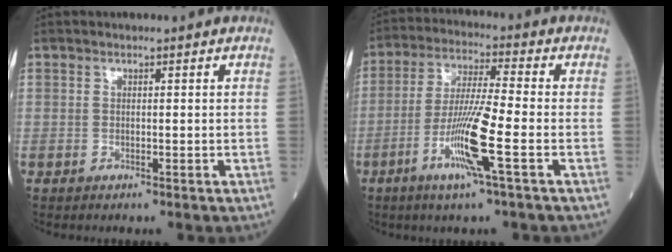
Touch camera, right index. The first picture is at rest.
{"total": 10.6, "force": [-3.9, -0.5, 9.9], "torque": [-0.194, -0.014, -0.078]}